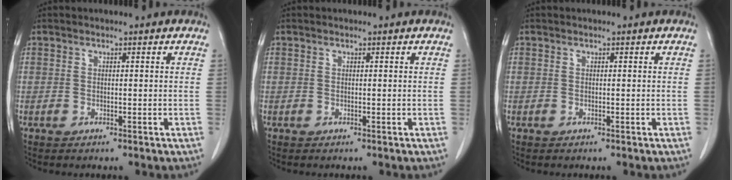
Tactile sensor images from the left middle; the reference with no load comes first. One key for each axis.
{"total": 0.0}
{"total": 0.0}